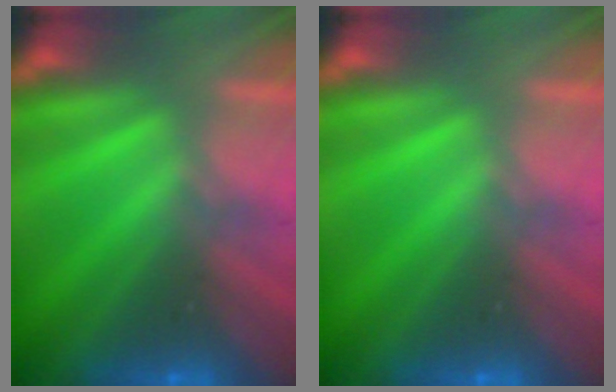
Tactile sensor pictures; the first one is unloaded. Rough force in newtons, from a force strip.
{"total": 0.0}